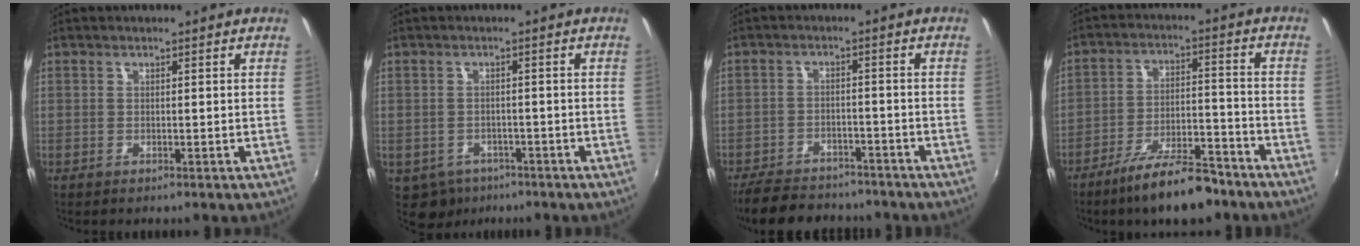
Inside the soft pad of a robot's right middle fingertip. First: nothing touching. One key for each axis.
{"total": 5.7, "fx": -3.5, "fy": 4.2, "fz": 1.8, "tx": -0.049, "ty": -0.014, "tz": -0.045}
{"total": 15.2, "fx": -12.8, "fy": 5.7, "fz": 5.9, "tx": -0.141, "ty": -0.007, "tz": -0.187}
{"total": 12.9, "fx": -10.0, "fy": 3.3, "fz": 7.3, "tx": -0.139, "ty": -0.002, "tz": -0.158}